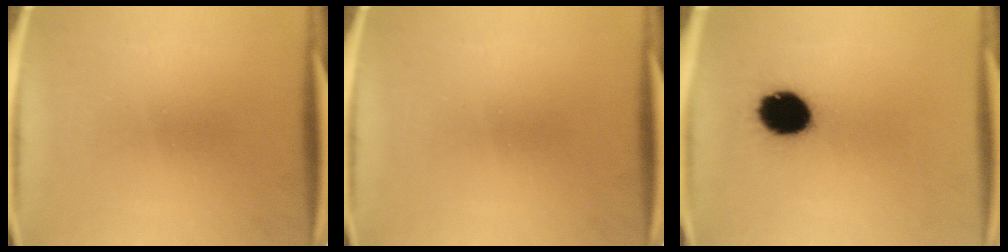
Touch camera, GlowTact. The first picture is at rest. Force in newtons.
{"total": 0.0}
{"total": 12.2}